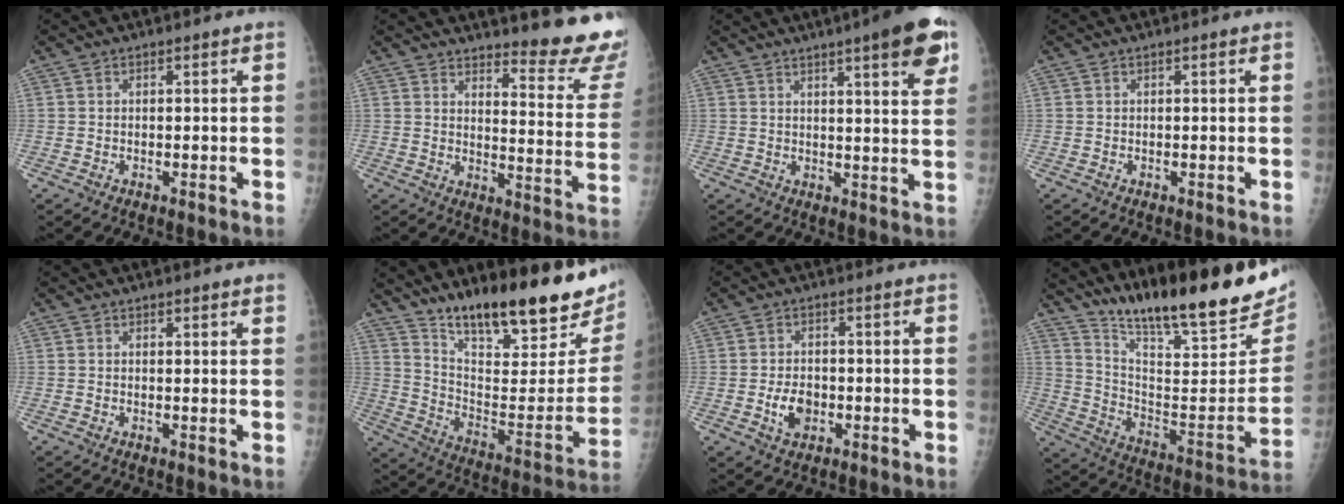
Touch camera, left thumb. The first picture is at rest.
{"total": 14.4, "force": [12.9, 1.8, 6.2], "torque": [-0.055, -0.146, 0.153]}
{"total": 11.7, "force": [6.5, 1.9, 9.5], "torque": [-0.108, -0.025, 0.079]}
{"total": 0.0}
{"total": 1.4, "force": [1.0, 0.3, 0.8], "torque": [-0.004, -0.001, 0.011]}
{"total": 28.3, "force": [19.6, 7.9, 18.9], "torque": [-0.256, -0.080, 0.300]}
{"total": 4.7, "force": [-1.3, 3.2, 3.2], "torque": [-0.048, 0.004, -0.019]}
{"total": 27.2, "force": [20.8, 5.3, 16.8], "torque": [-0.235, -0.105, 0.323]}